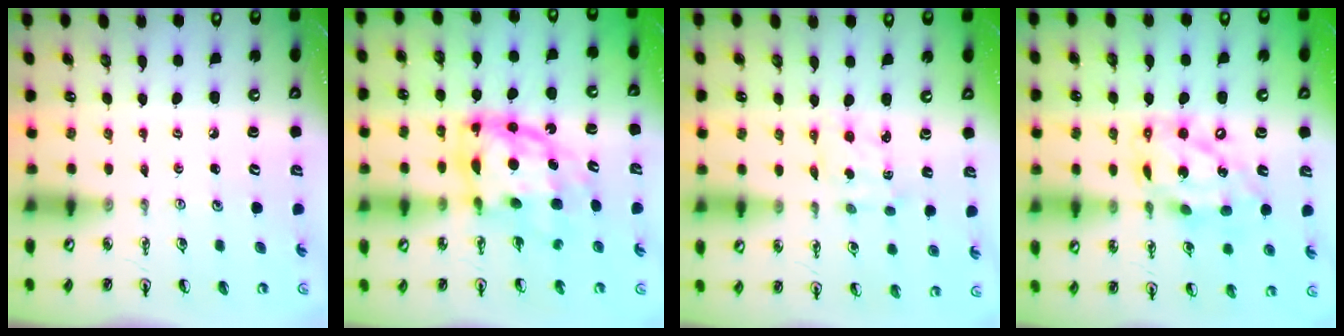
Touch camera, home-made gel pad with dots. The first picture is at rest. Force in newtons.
{"total": 12.7, "press": 12.7, "slide": 1.2}
{"total": 2.2, "press": 2.0, "slide": 0.8}
{"total": 15.7, "press": 15.7, "slide": 1.0}